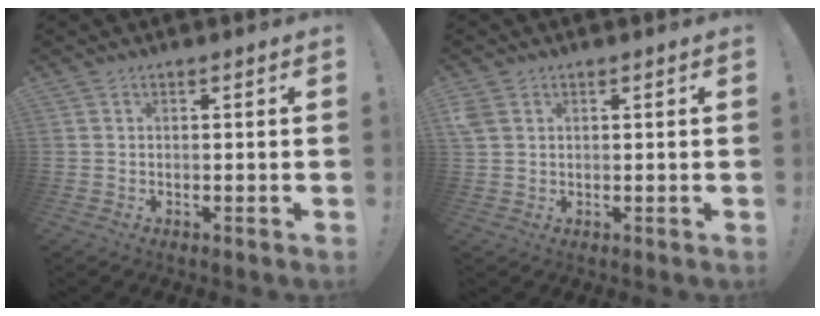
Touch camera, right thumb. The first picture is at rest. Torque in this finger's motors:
{"motor_torque": [0.53, 0.79, 0.68, 0.09, 0.00]}